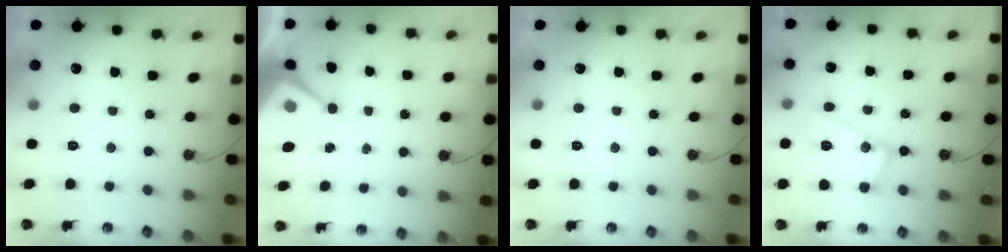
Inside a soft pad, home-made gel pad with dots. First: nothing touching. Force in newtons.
{"total": 7.6, "press": 7.6, "slide": 0.8}
{"total": 0.0}
{"total": 13.0, "press": 12.9, "slide": 1.3}